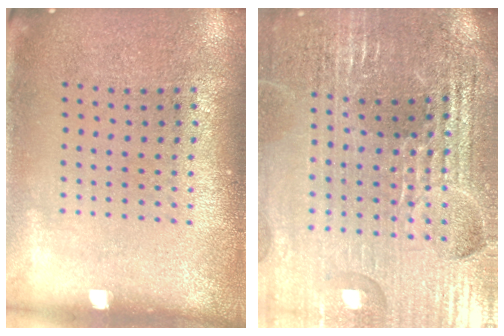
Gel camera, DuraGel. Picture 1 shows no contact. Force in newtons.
{"total": 5.0, "press": 4.7, "slide": 1.7}